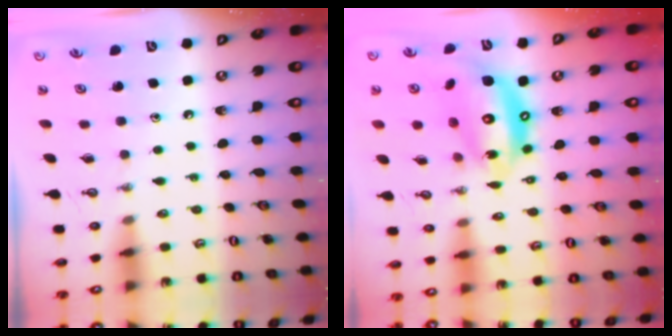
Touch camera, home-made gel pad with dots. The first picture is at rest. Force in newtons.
{"total": 15.7, "press": 15.6, "slide": 1.5}